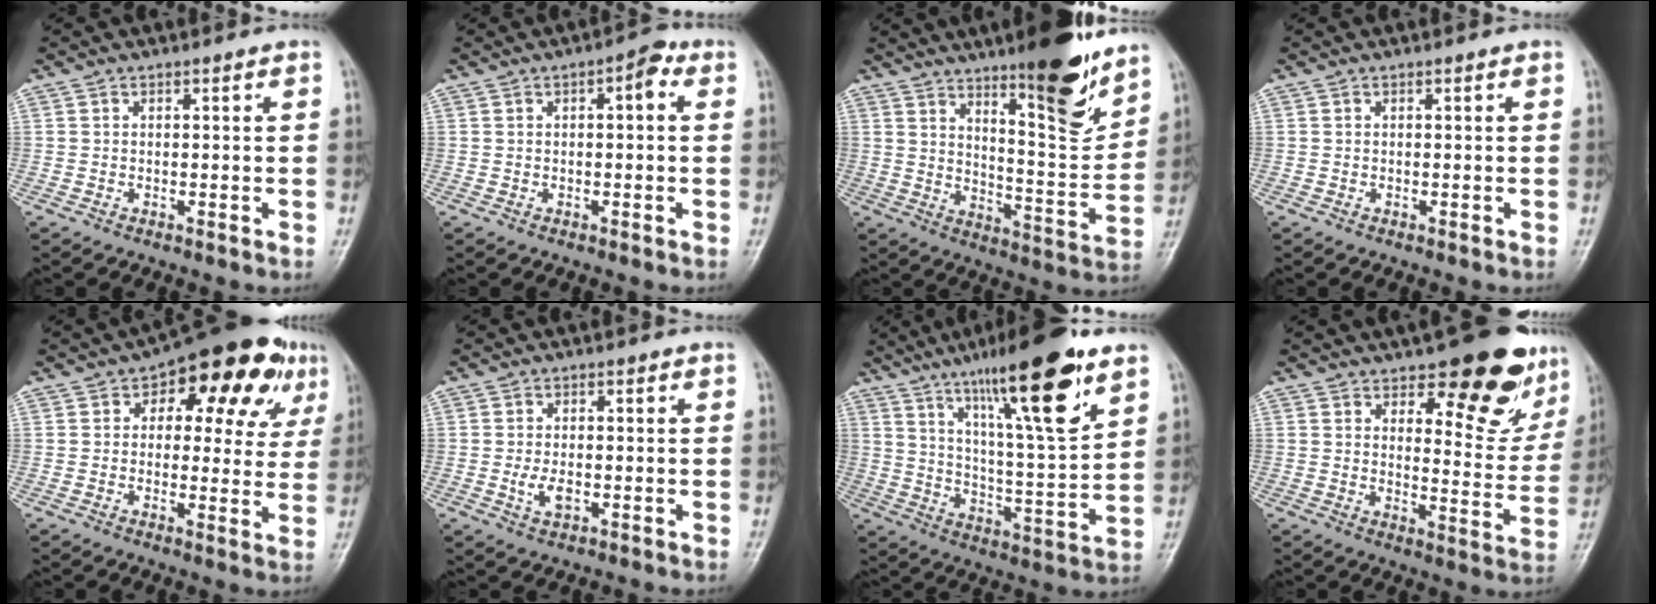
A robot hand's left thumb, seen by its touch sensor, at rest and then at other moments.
{"total": 3.7, "force": [0.9, 1.5, 3.2], "torque": [-0.037, 0.011, 0.005]}
{"total": 15.9, "force": [10.9, 3.3, 11.0], "torque": [-0.130, -0.082, 0.173]}
{"total": 0.0}
{"total": 16.5, "force": [6.9, 8.8, 12.1], "torque": [-0.099, 0.004, 0.083]}
{"total": 3.5, "force": [-0.8, 2.0, 2.8], "torque": [-0.052, -0.003, -0.013]}
{"total": 21.3, "force": [12.7, 3.6, 16.7], "torque": [-0.247, -0.052, 0.211]}
{"total": 16.6, "force": [10.9, 6.6, 10.6], "torque": [-0.071, -0.073, 0.143]}